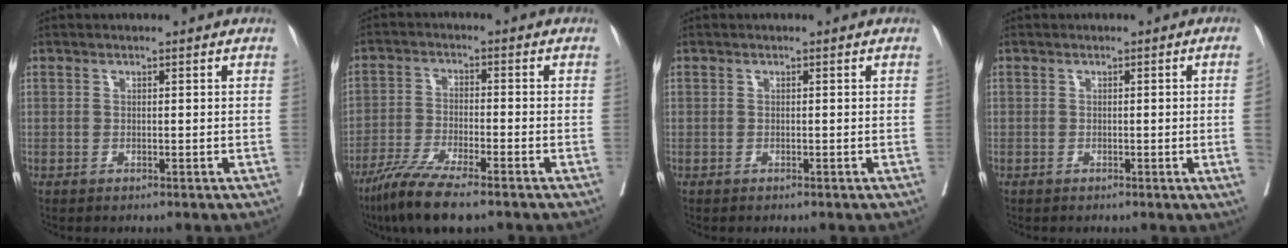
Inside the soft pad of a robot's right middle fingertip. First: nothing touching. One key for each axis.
{"total": 9.0, "fx": -6.7, "fy": 1.0, "fz": 6.0, "tx": -0.109, "ty": -0.023, "tz": -0.120}
{"total": 0.0}
{"total": 2.7, "fx": -0.4, "fy": -1.2, "fz": 2.4, "tx": -0.029, "ty": -0.003, "tz": -0.003}